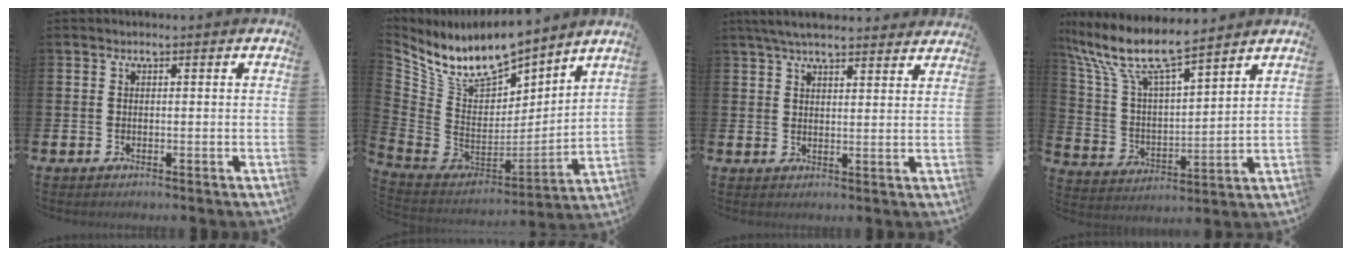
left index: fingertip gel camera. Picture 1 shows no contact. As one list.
[{"total": 10.4, "force": [9.6, 3.0, 2.4], "torque": [-0.108, -0.069, 0.178]}, {"total": 5.3, "force": [5.0, 1.0, 1.6], "torque": [-0.037, -0.015, 0.092]}, {"total": 10.1, "force": [8.9, 1.8, 4.6], "torque": [-0.132, -0.050, 0.153]}]